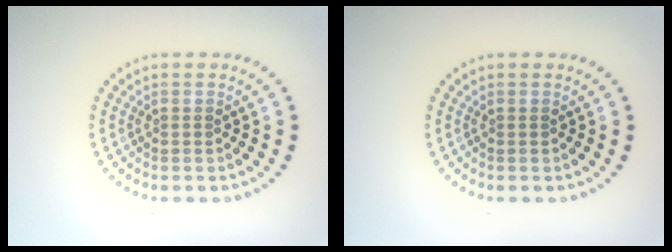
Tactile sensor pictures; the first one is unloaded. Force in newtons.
{"total": 0.0}